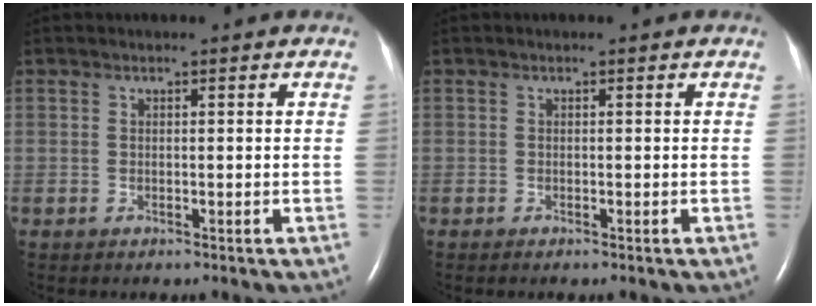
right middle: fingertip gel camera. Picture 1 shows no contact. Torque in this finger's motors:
{"motor_torque": [-0.06, -0.08, -0.03, 0.00]}